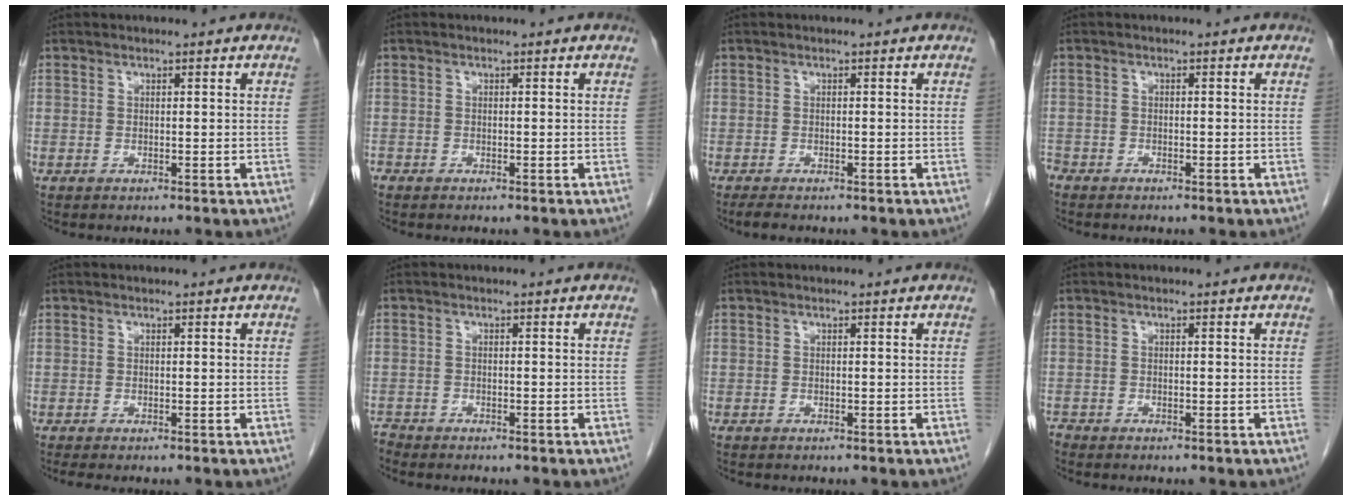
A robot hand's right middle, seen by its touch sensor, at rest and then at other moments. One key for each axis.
{"total": 0.7, "fx": -0.6, "fy": 0.4, "fz": 0.1, "tx": -0.008, "ty": 0.000, "tz": -0.014}
{"total": 2.1, "fx": -1.7, "fy": 0.5, "fz": 1.2, "tx": -0.026, "ty": -0.006, "tz": -0.023}
{"total": 2.6, "fx": -2.3, "fy": 1.2, "fz": 0.5, "tx": -0.015, "ty": -0.001, "tz": -0.041}
{"total": 1.3, "fx": -1.1, "fy": 0.1, "fz": 0.7, "tx": -0.011, "ty": -0.003, "tz": -0.015}
{"total": 1.8, "fx": -1.8, "fy": 0.3, "fz": -0.1, "tx": 0.000, "ty": -0.005, "tz": -0.033}
{"total": 0.0}
{"total": 1.6, "fx": -1.5, "fy": 0.5, "fz": 0.3, "tx": -0.009, "ty": -0.002, "tz": -0.025}